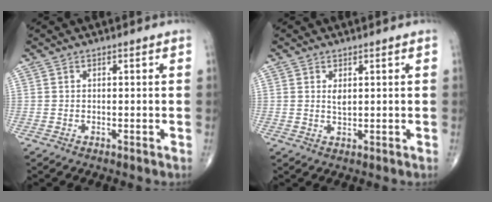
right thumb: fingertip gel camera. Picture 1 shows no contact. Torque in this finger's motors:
{"motor_torque": [0.51, 0.10, 0.00, -0.27, 0.04]}